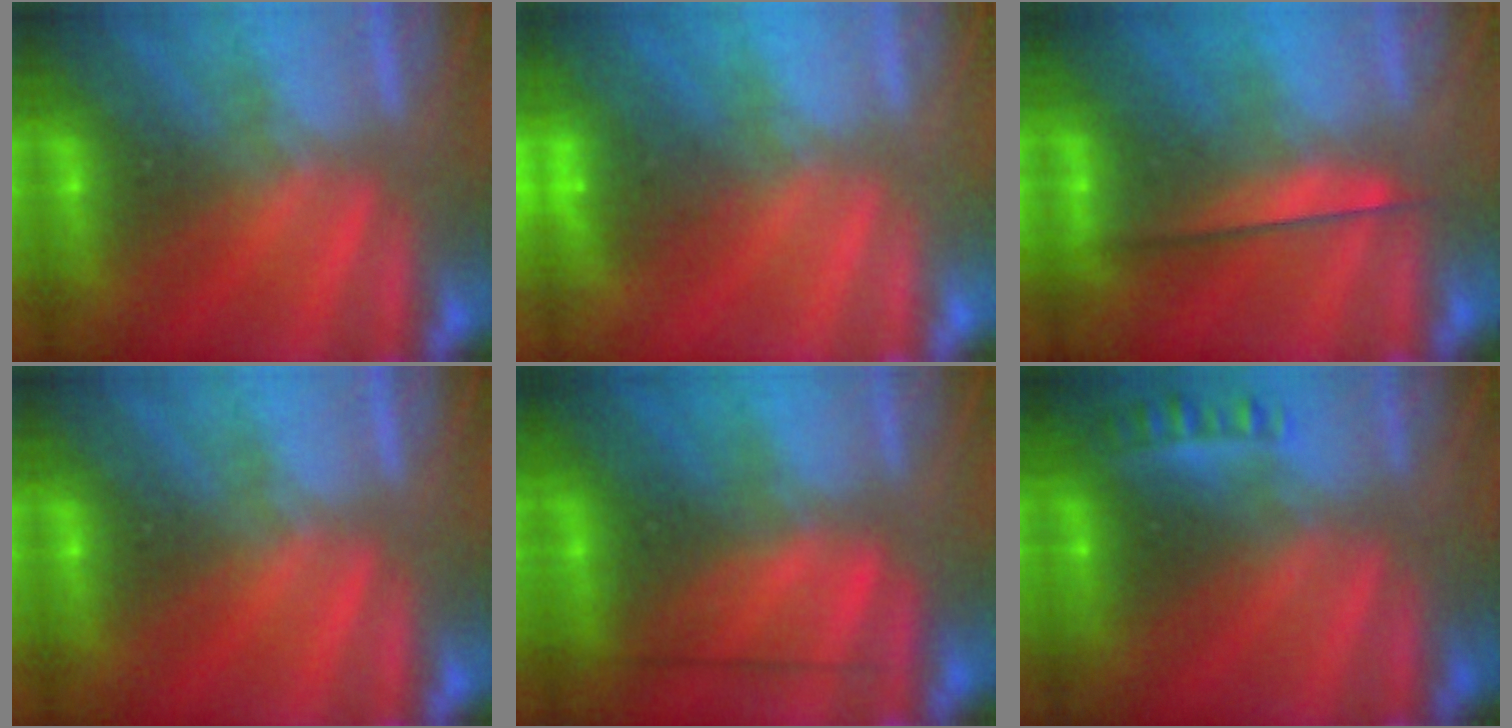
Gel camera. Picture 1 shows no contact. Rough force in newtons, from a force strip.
{"total": 4.7}
{"total": 2.4}
{"total": 0.0}
{"total": 2.6}
{"total": 2.3}